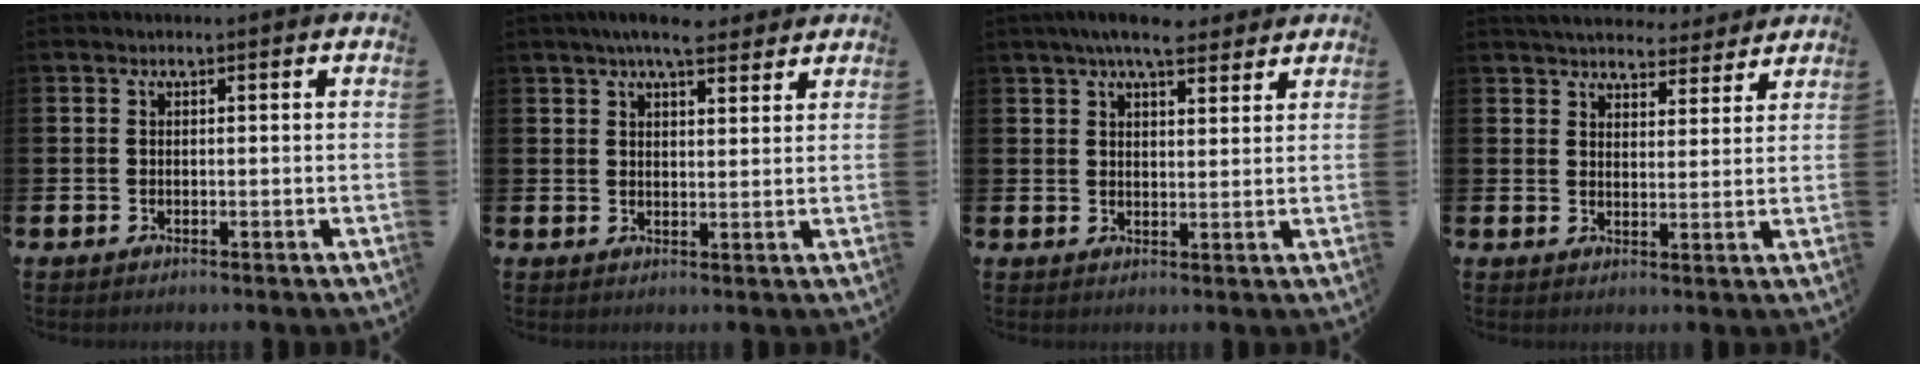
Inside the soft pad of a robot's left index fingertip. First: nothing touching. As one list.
[{"total": 5.9, "force": [5.3, 1.3, 2.3], "torque": [-0.040, -0.023, 0.093]}, {"total": 6.2, "force": [5.5, 1.6, 2.4], "torque": [-0.042, -0.022, 0.097]}, {"total": 5.1, "force": [5.0, 1.1, 0.3], "torque": [-0.015, -0.034, 0.087]}]